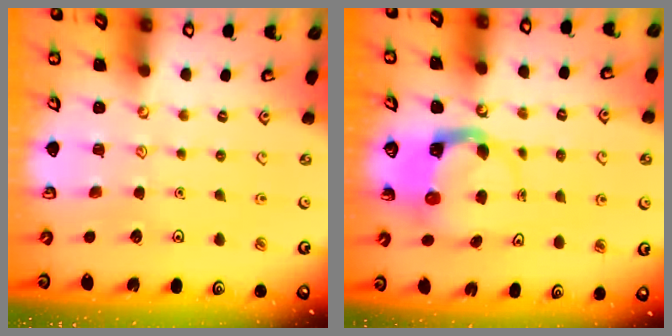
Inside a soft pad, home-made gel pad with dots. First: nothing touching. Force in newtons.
{"total": 3.7, "press": 3.7, "slide": 0.6}